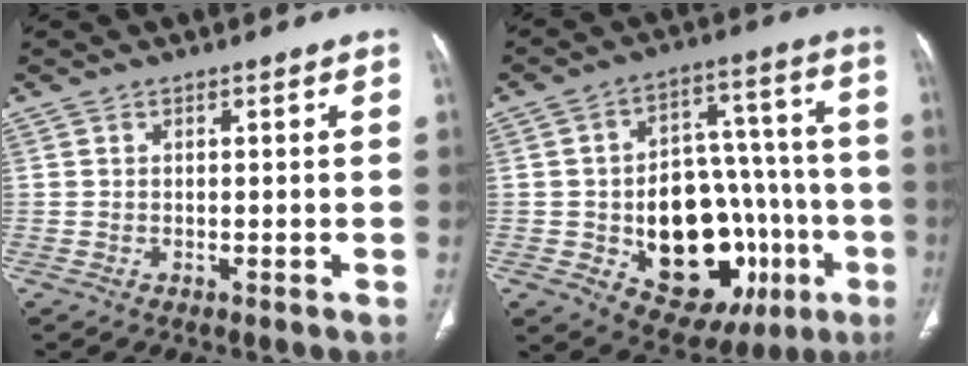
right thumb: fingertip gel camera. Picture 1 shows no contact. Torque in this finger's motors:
{"motor_torque": [2.84, 1.62, 1.31, -0.25, 0.28]}